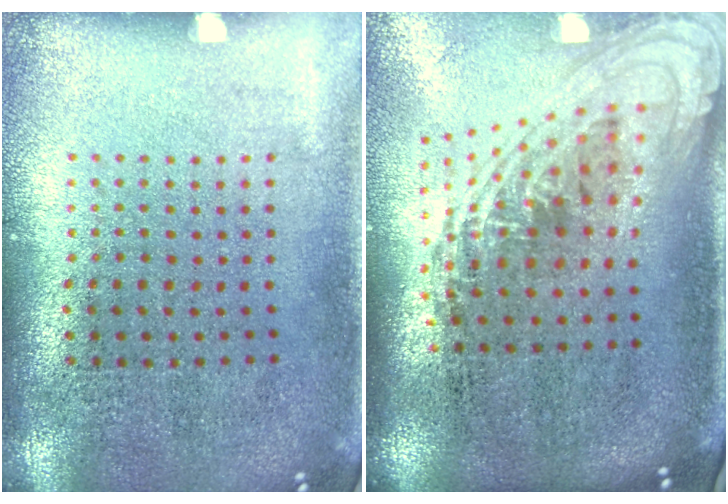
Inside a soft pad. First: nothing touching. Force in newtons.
{"total": 2.3, "press": 1.7, "slide": 1.6}